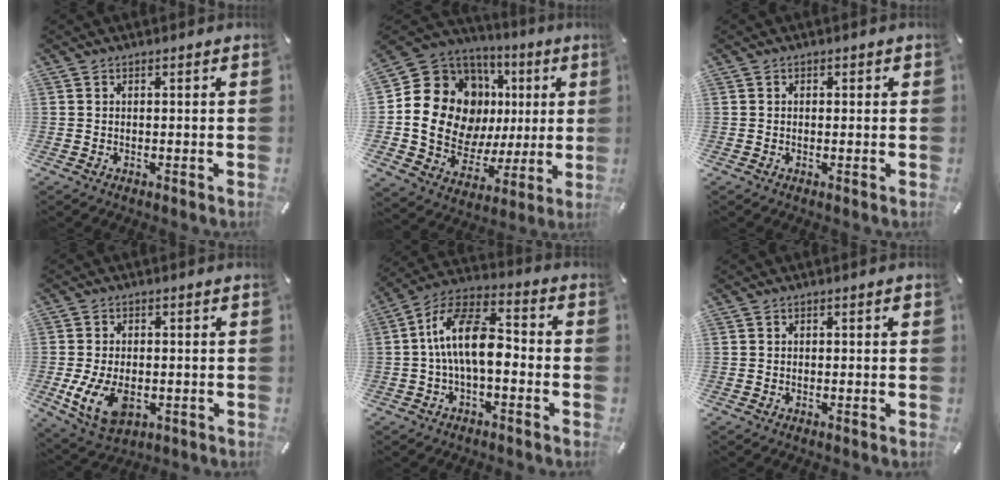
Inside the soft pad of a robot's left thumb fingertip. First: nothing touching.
{"total": 18.6, "force": [3.7, 15.4, 9.7], "torque": [-0.171, -0.034, 0.084]}
{"total": 0.7, "force": [-0.1, 0.6, 0.4], "torque": [-0.006, 0.003, -0.002]}
{"total": 9.9, "force": [-2.2, 6.4, 7.2], "torque": [-0.159, -0.005, -0.037]}
{"total": 12.8, "force": [-1.4, 6.4, 11.0], "torque": [-0.216, 0.010, -0.023]}
{"total": 0.7, "force": [0.0, 0.5, 0.5], "torque": [-0.009, 0.004, -0.001]}